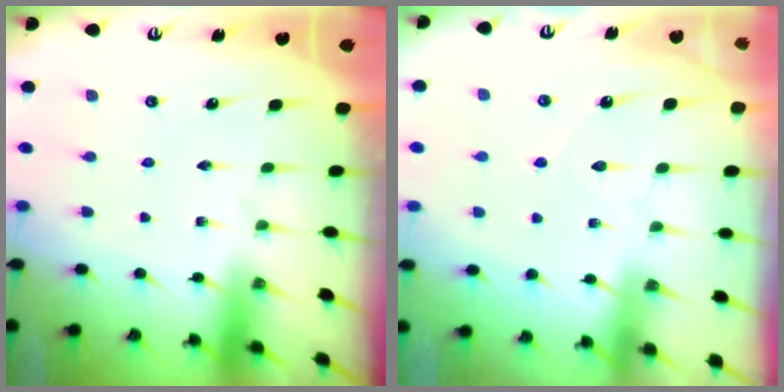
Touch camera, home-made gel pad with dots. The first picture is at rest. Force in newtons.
{"total": 4.4, "press": 4.3, "slide": 0.5}